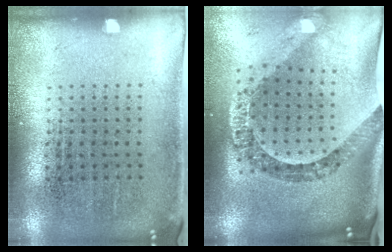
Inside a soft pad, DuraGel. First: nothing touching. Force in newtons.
{"total": 2.4, "press": 1.9, "slide": 1.5}